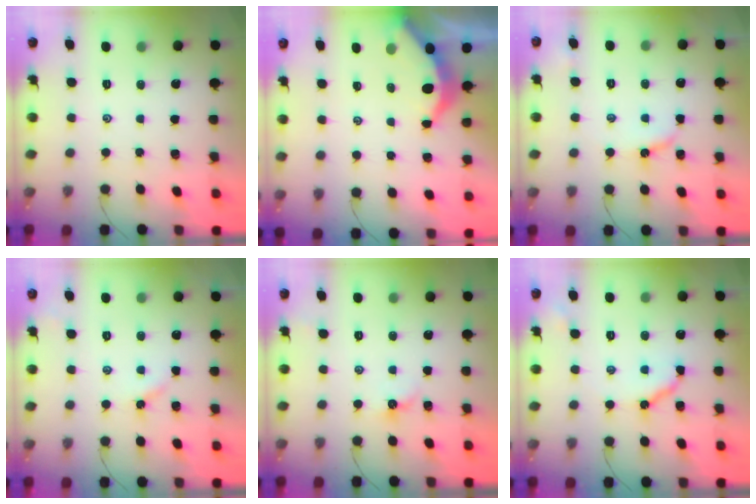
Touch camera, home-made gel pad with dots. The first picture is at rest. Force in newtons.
{"total": 3.8, "press": 3.7, "slide": 0.5}
{"total": 4.4, "press": 4.4, "slide": 0.4}
{"total": 2.4, "press": 2.4, "slide": 0.3}
{"total": 3.9, "press": 3.9, "slide": 0.6}
{"total": 9.7, "press": 9.6, "slide": 1.0}